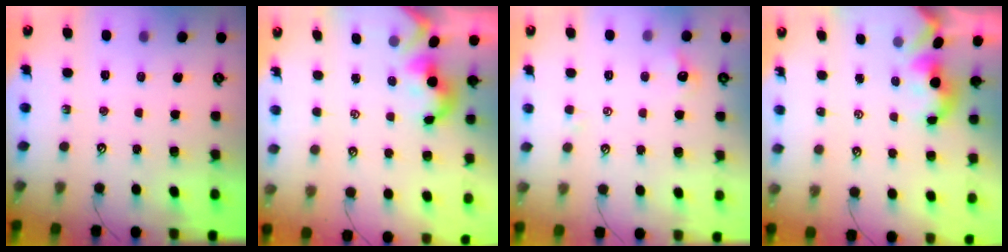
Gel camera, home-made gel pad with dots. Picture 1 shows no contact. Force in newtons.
{"total": 1.9, "press": 1.9, "slide": 0.4}
{"total": 1.2, "press": 0.9, "slide": 0.8}
{"total": 1.7, "press": 1.7, "slide": 0.2}